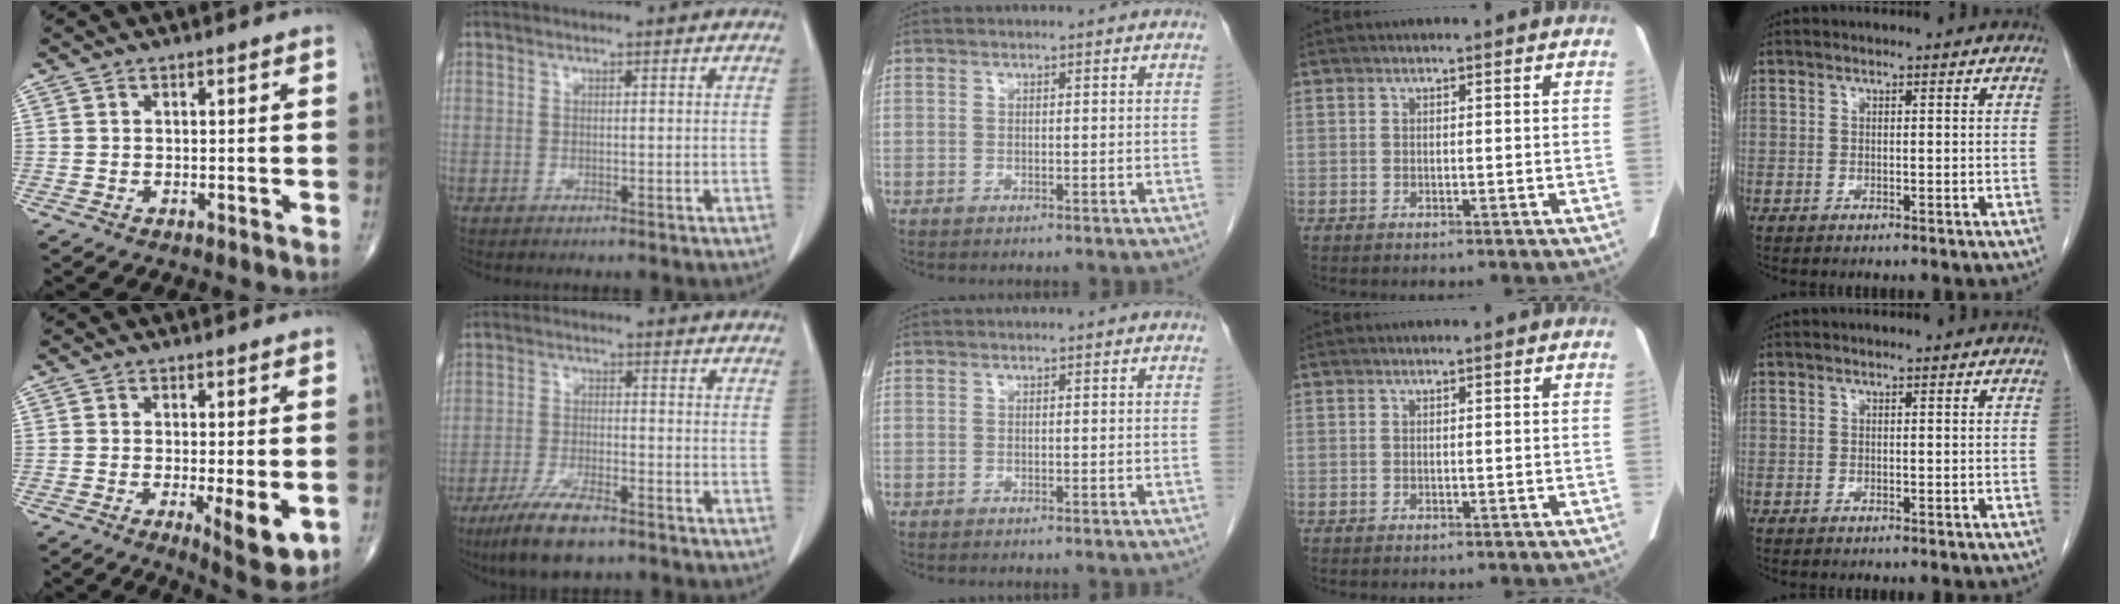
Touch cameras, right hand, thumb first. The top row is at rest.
{"thumb": {"total": 7.7, "force": [-1.8, 2.2, 7.2], "torque": [-0.104, -0.022, -0.024]}, "index": {"total": 8.4, "force": [-6.0, 1.8, 5.7], "torque": [-0.107, -0.016, -0.104]}}